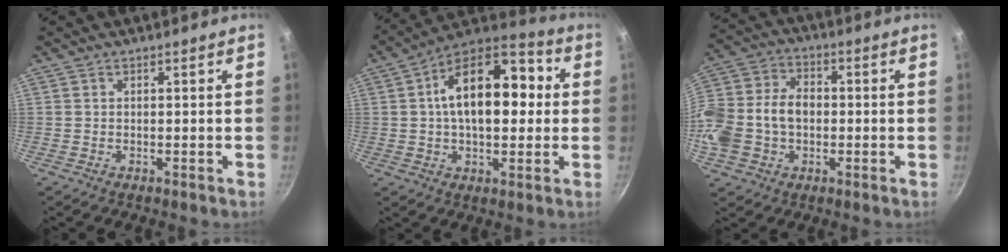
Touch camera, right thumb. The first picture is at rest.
{"total": 18.9, "force": [2.4, 10.3, 15.6], "torque": [-0.217, 0.032, 0.027]}
{"total": 17.1, "force": [-1.7, 12.4, 11.7], "torque": [-0.264, 0.028, -0.029]}